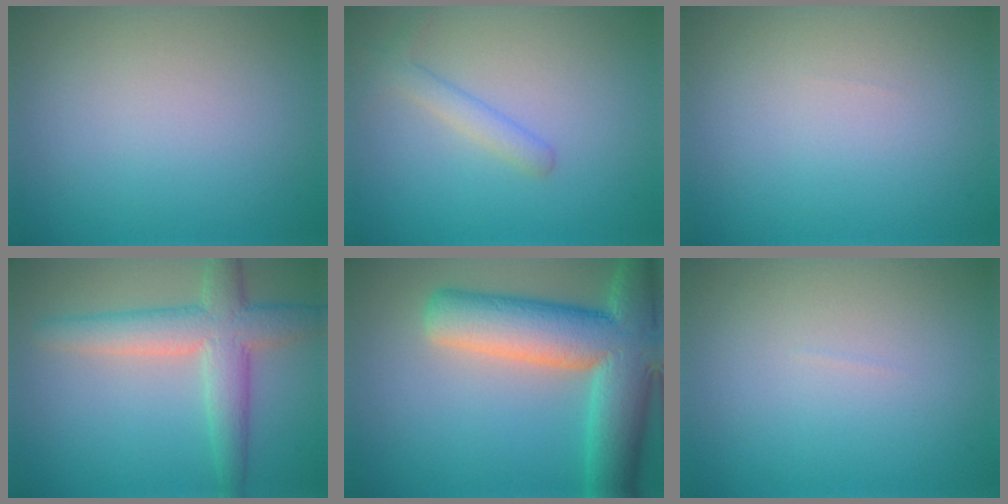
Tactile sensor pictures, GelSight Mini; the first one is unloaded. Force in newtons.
{"total": 1.9, "press": 1.9, "slide": 0.0}
{"total": 0.0}
{"total": 5.6, "press": 5.6, "slide": 0.2}
{"total": 11.9, "press": 11.8, "slide": 0.9}
{"total": 0.0}